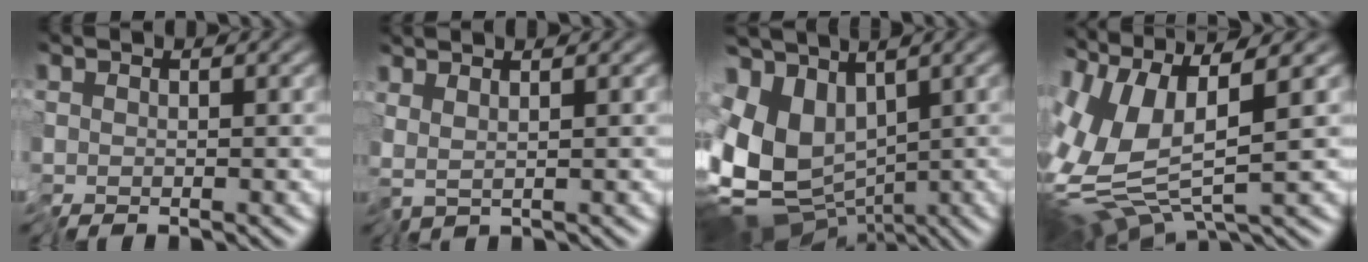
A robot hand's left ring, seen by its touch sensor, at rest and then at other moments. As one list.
[{"total": 1.7, "force": [1.0, -0.8, 1.0], "torque": [-0.026, -0.003, 0.029]}, {"total": 11.8, "force": [-0.6, 8.0, 8.7], "torque": [-0.203, -0.022, 0.031]}, {"total": 8.6, "force": [1.6, 2.5, 8.1], "torque": [-0.190, -0.001, 0.034]}]